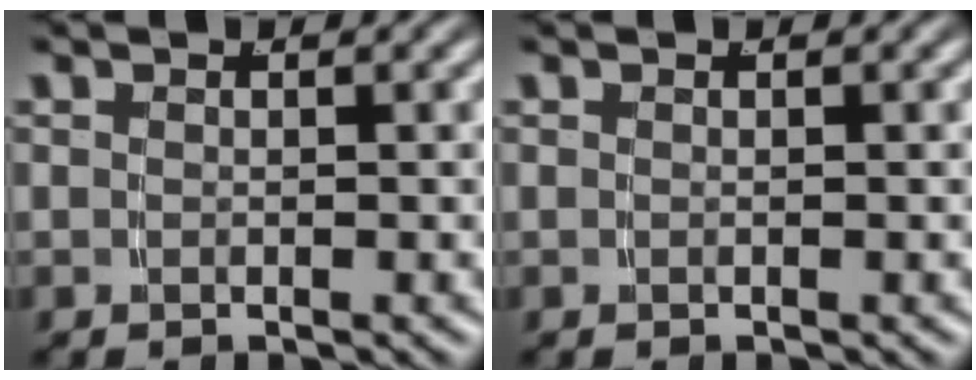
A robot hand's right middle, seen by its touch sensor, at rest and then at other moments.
{"total": 0.0}